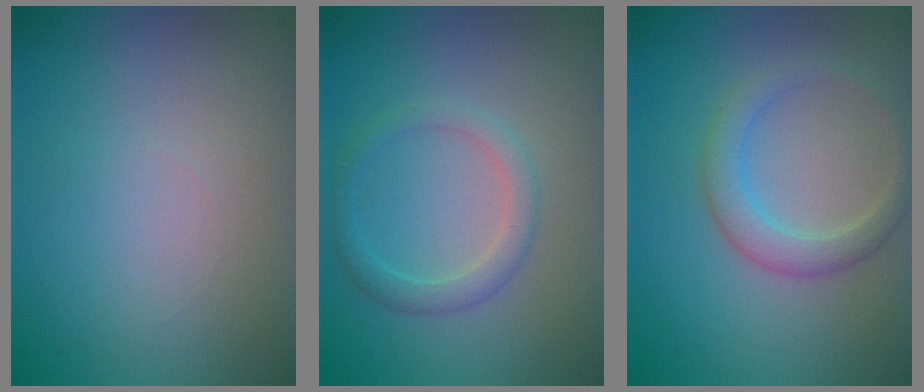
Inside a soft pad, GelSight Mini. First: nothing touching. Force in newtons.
{"total": 2.2, "press": 2.2, "slide": 0.2}
{"total": 2.8, "press": 2.8, "slide": 0.1}